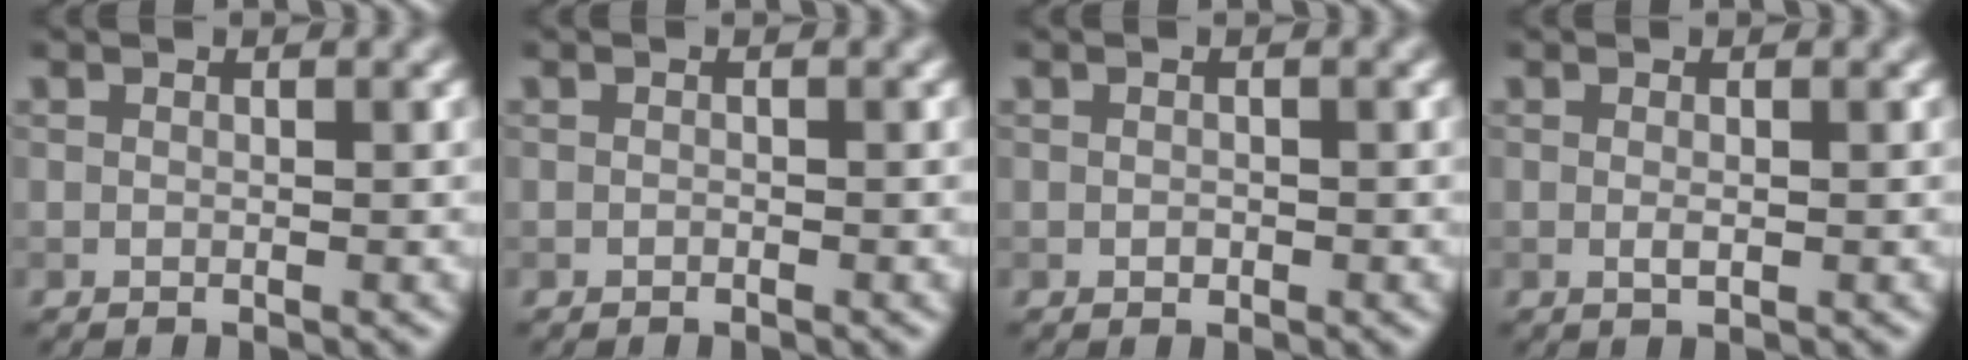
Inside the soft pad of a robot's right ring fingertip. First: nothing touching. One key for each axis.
{"total": 0.0}
{"total": 0.5, "fx": -0.1, "fy": 0.4, "fz": 0.3, "tx": -0.003, "ty": -0.002, "tz": -0.003}
{"total": 0.7, "fx": 0.0, "fy": 0.2, "fz": 0.7, "tx": -0.015, "ty": -0.004, "tz": -0.001}